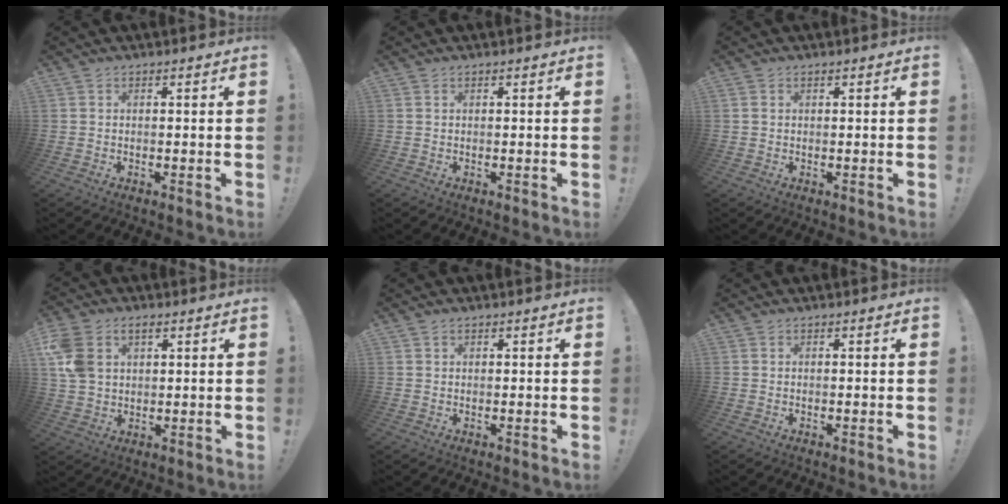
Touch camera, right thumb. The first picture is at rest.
{"total": 0.0}
{"total": 0.8, "force": [0.4, 0.6, 0.2], "torque": [-0.011, 0.006, 0.009]}
{"total": 9.3, "force": [3.5, 6.7, 5.3], "torque": [-0.113, -0.008, 0.069]}
{"total": 0.7, "force": [0.6, 0.4, 0.0], "torque": [0.005, -0.002, 0.010]}
{"total": 0.0}